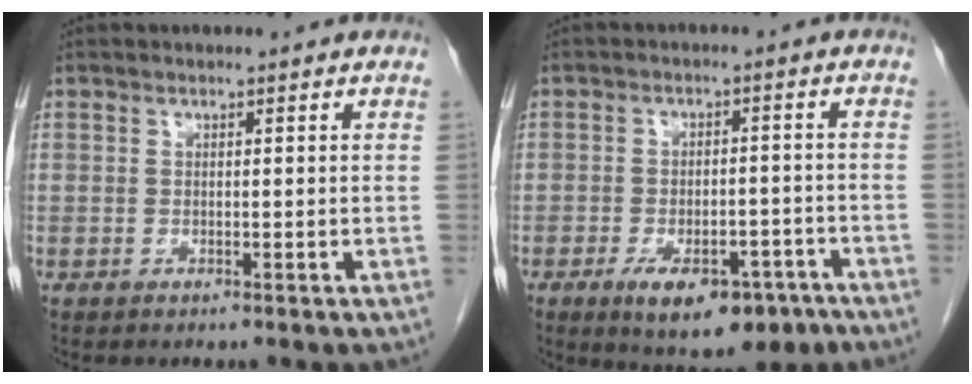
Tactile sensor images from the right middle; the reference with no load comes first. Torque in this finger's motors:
{"motor_torque": [1.42, -0.72, 0.43, 0.10]}